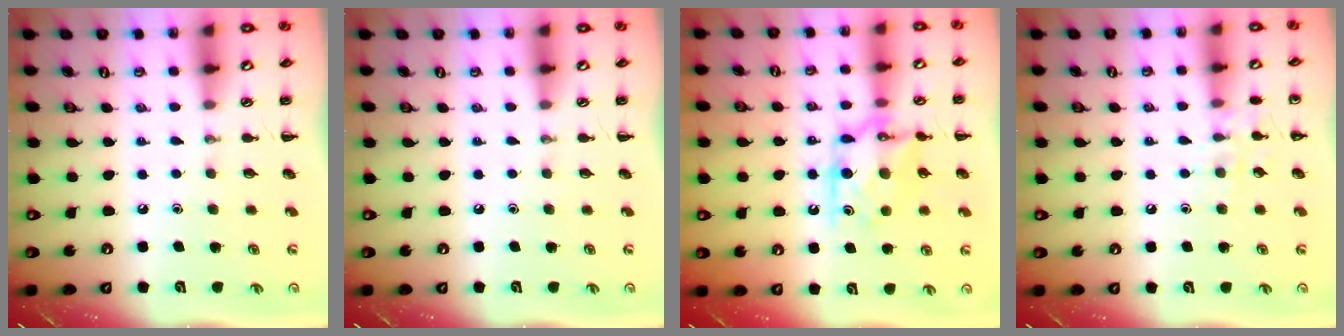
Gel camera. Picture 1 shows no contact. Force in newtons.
{"total": 0.0}
{"total": 11.9, "press": 11.9, "slide": 0.5}
{"total": 6.9, "press": 6.7, "slide": 1.7}